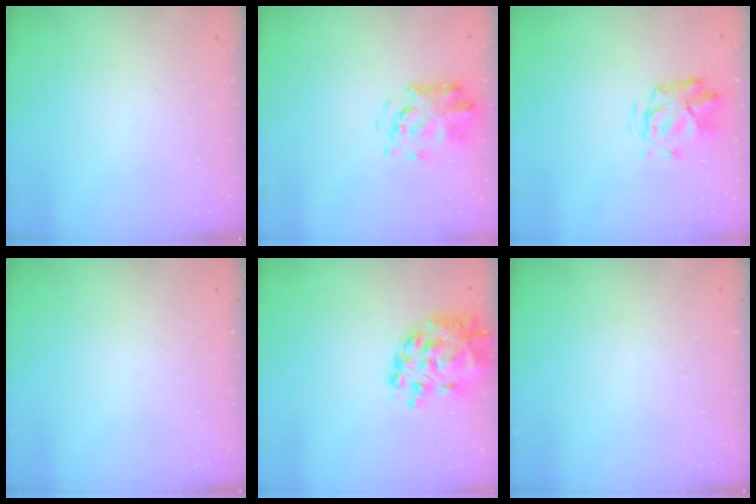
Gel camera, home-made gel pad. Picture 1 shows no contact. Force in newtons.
{"total": 4.1, "press": 4.0, "slide": 1.0}
{"total": 2.8, "press": 2.5, "slide": 1.2}
{"total": 0.0}
{"total": 12.9, "press": 12.3, "slide": 4.1}
{"total": 0.0}